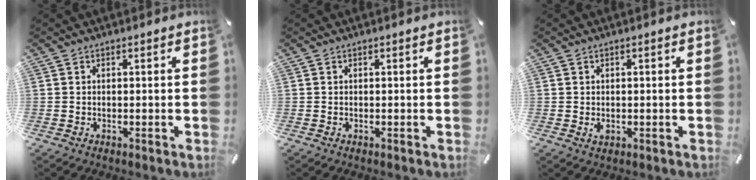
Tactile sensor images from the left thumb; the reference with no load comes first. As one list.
[{"total": 0.0}, {"total": 1.4, "force": [-0.3, 1.0, 1.0], "torque": [-0.018, 0.003, -0.006]}]